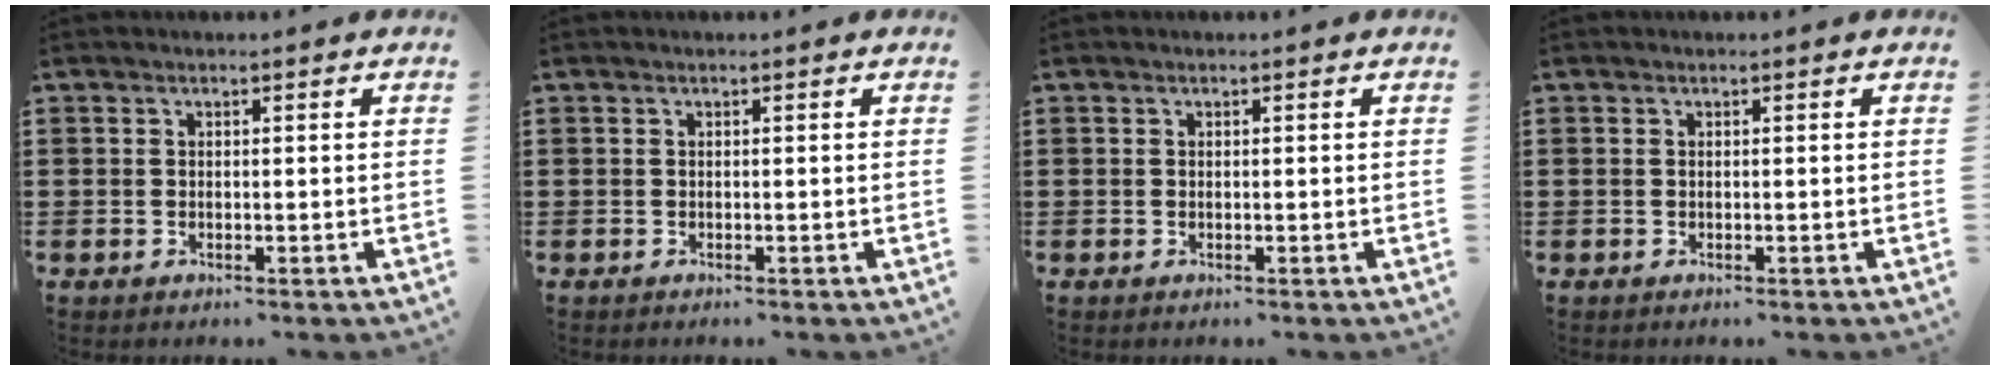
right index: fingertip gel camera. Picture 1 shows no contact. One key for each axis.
{"total": 0.0}
{"total": 0.0}
{"total": 0.0}